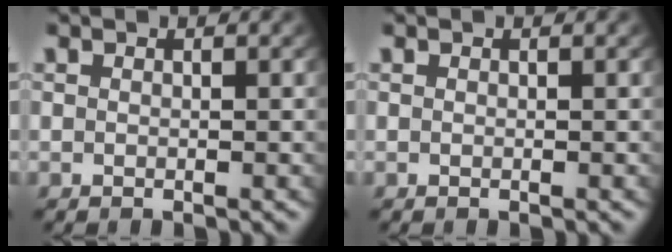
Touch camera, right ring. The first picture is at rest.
{"total": 0.0}